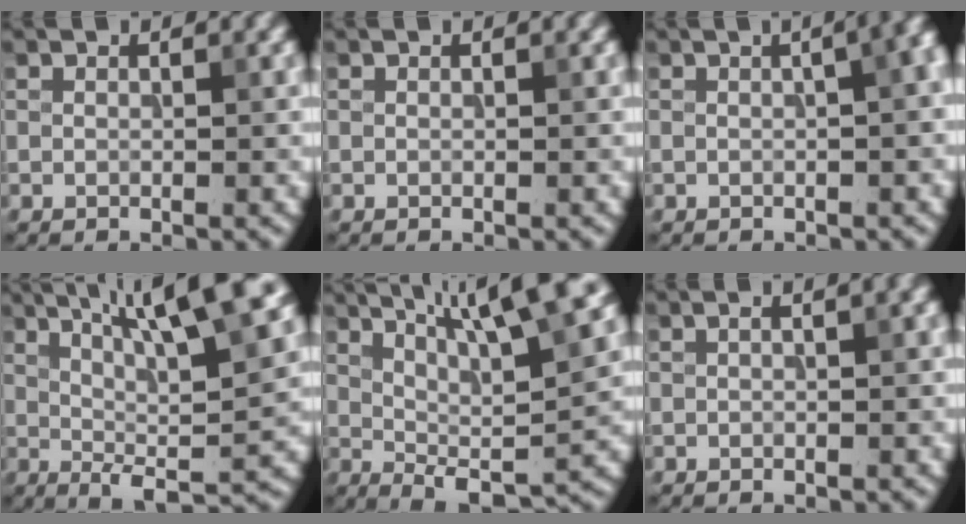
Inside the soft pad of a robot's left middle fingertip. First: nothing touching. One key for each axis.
{"total": 0.0}
{"total": 12.7, "fx": 2.6, "fy": 7.4, "fz": 10.1, "tx": -0.008, "ty": 0.061, "tz": -0.013}
{"total": 11.3, "fx": 4.0, "fy": 2.3, "fz": 10.3, "tx": -0.141, "ty": 0.011, "tz": 0.067}
{"total": 10.6, "fx": 5.2, "fy": 2.2, "fz": 9.0, "tx": -0.126, "ty": 0.019, "tz": 0.082}
{"total": 2.8, "fx": 0.7, "fy": 0.9, "fz": 2.5, "tx": -0.031, "ty": 0.008, "tz": 0.004}